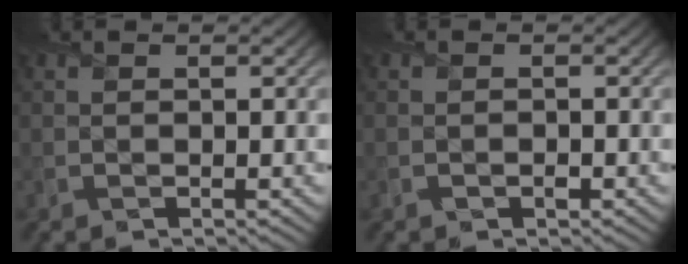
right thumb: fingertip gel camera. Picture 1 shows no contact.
{"total": 0.8, "force": [-0.5, 0.5, 0.3], "torque": [-0.003, -0.004, -0.007]}